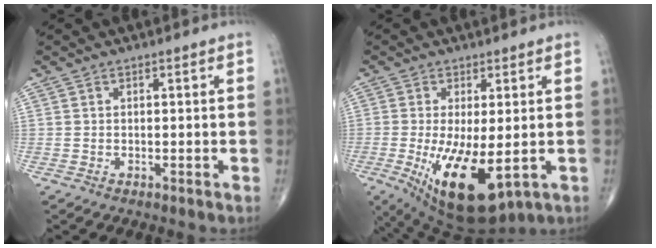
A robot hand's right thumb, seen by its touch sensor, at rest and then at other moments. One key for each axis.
{"total": 14.1, "fx": -3.4, "fy": 5.4, "fz": 12.5, "tx": -0.222, "ty": -0.025, "tz": -0.035}